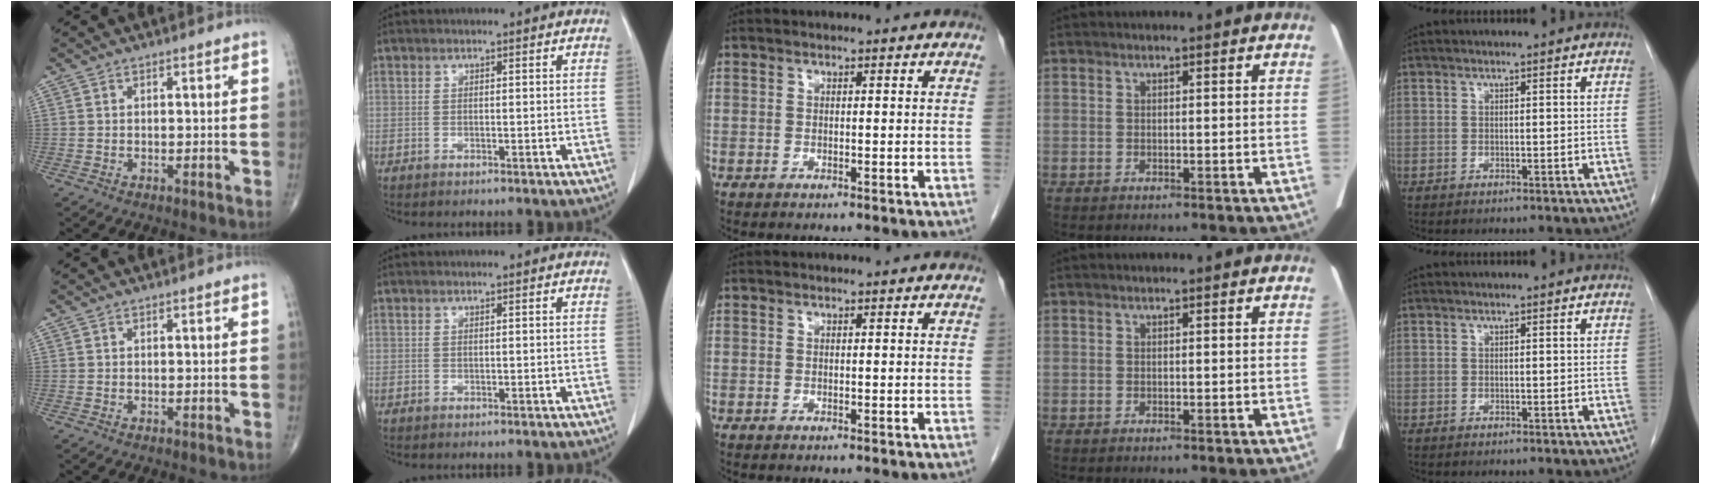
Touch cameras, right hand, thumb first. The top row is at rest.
{}